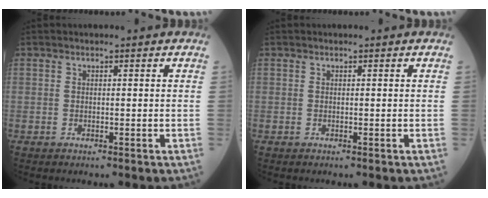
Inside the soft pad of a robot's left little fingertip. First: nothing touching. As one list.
[{"total": 0.0}]